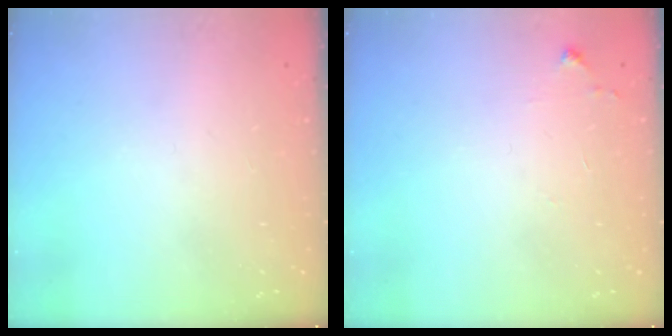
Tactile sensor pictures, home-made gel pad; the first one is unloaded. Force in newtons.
{"total": 4.7, "press": 4.7, "slide": 0.6}